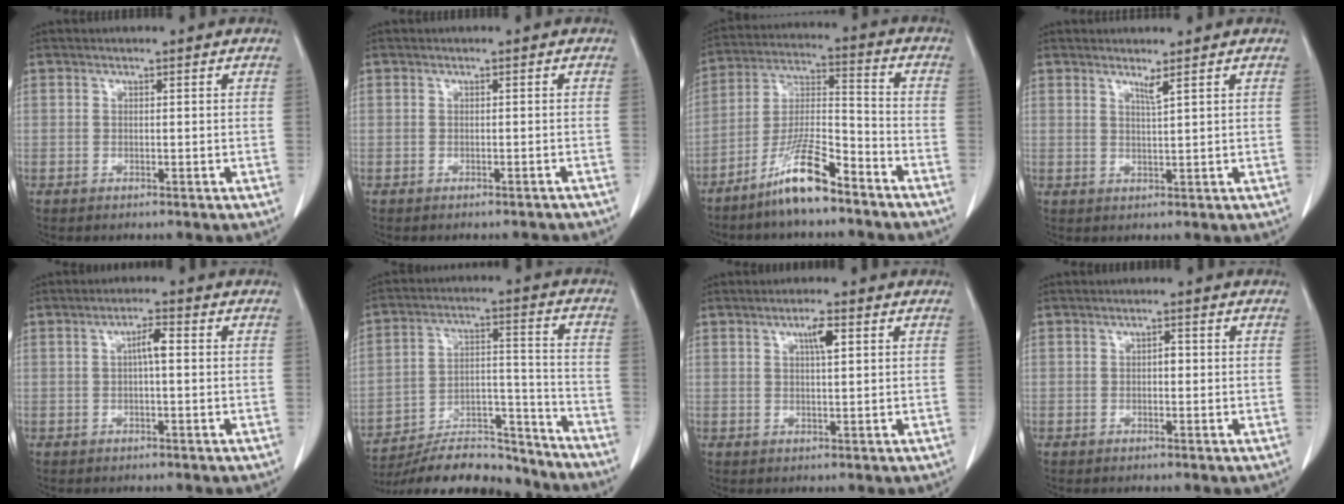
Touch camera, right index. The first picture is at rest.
{"total": 1.9, "force": [-1.8, 0.3, 0.6], "torque": [-0.012, -0.001, -0.020]}
{"total": 11.4, "force": [-8.3, 1.7, 7.6], "torque": [-0.155, -0.006, -0.156]}
{"total": 1.7, "force": [1.2, -0.5, 1.1], "torque": [-0.022, -0.013, 0.025]}
{"total": 3.0, "force": [0.3, 0.5, 2.9], "torque": [-0.052, 0.009, 0.004]}
{"total": 18.1, "force": [-17.0, 3.9, 4.9], "torque": [-0.093, 0.033, -0.266]}
{"total": 3.2, "force": [1.3, 0.4, 2.9], "torque": [-0.048, 0.001, 0.021]}
{"total": 1.2, "force": [0.0, 0.6, 1.0], "torque": [-0.013, 0.004, 0.000]}